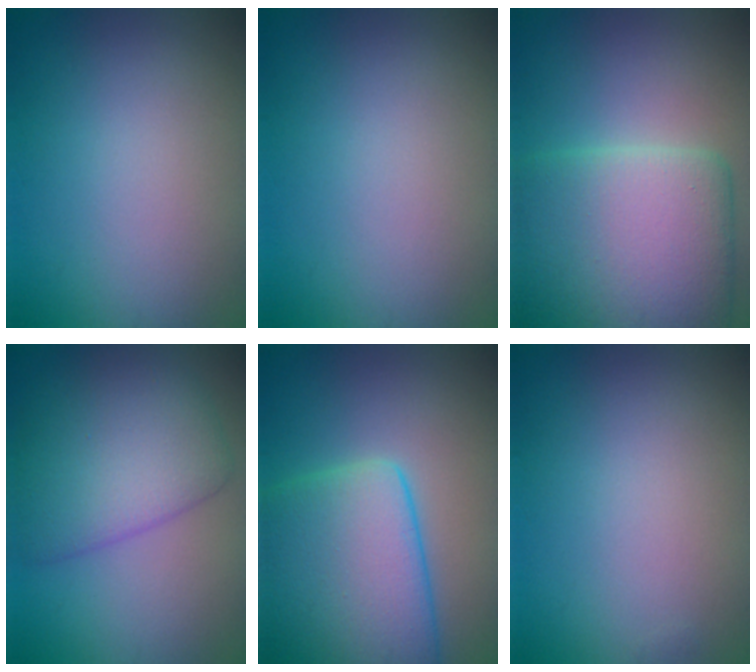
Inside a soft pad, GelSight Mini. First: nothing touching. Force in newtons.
{"total": 0.0}
{"total": 10.9, "press": 10.9, "slide": 0.3}
{"total": 5.9, "press": 5.9, "slide": 0.3}
{"total": 10.4, "press": 10.4, "slide": 0.4}
{"total": 0.0}